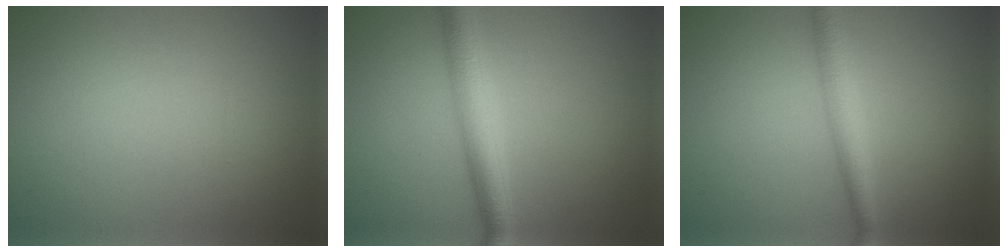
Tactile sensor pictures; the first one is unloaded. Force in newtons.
{"total": 4.2, "press": 4.2, "slide": 0.1}
{"total": 2.8, "press": 2.8, "slide": 0.0}